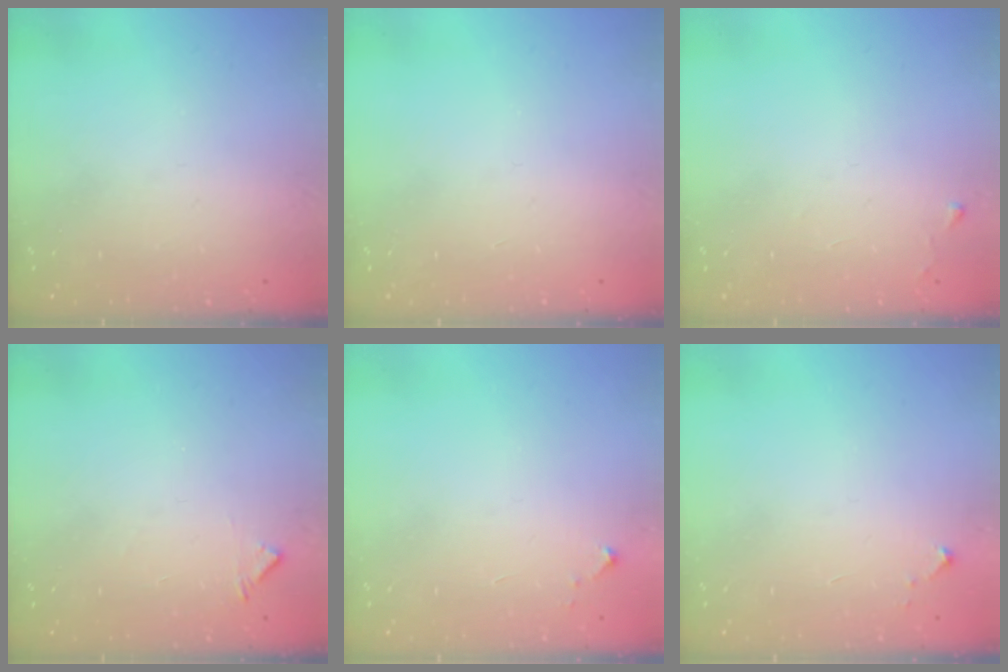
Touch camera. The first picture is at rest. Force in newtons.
{"total": 0.0}
{"total": 3.3, "press": 3.3, "slide": 0.5}
{"total": 5.7, "press": 5.7, "slide": 0.4}
{"total": 2.6, "press": 2.6, "slide": 0.4}
{"total": 2.6, "press": 2.6, "slide": 0.4}